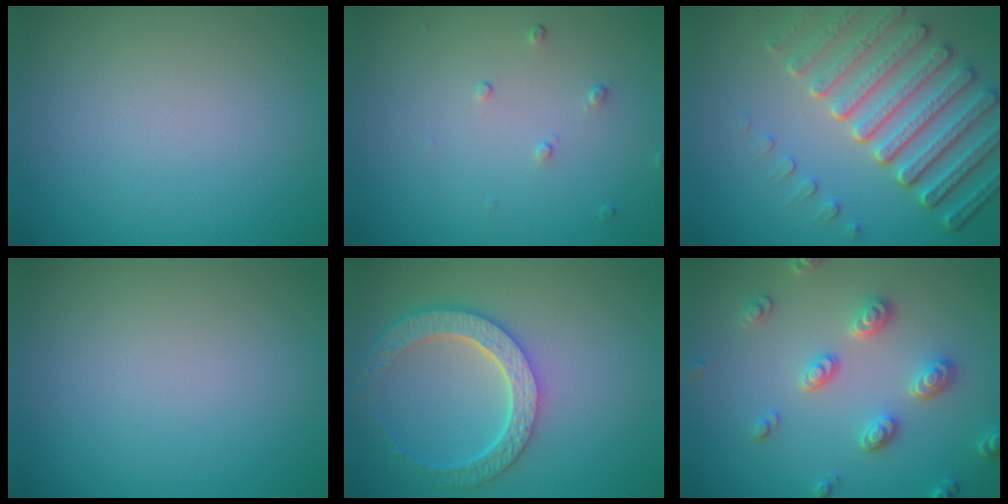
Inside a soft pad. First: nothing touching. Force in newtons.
{"total": 0.7, "press": 0.5, "slide": 0.5}
{"total": 7.7, "press": 5.7, "slide": 5.2}
{"total": 0.0}
{"total": 5.9, "press": 4.5, "slide": 3.8}
{"total": 3.3, "press": 3.2, "slide": 0.9}